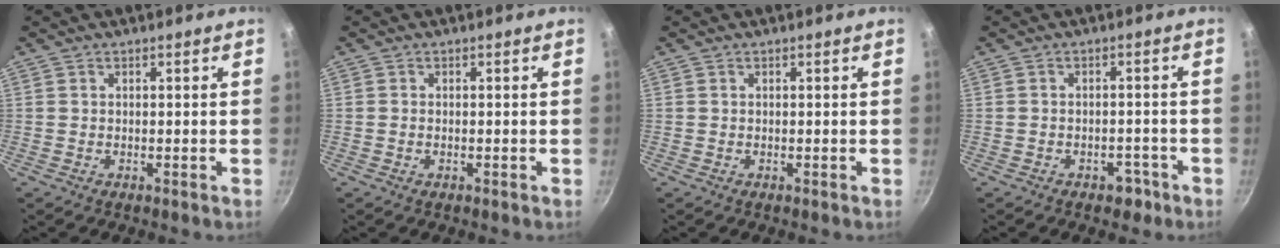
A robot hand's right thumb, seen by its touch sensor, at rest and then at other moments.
{"total": 0.5, "force": [-0.2, 0.3, 0.4], "torque": [-0.012, 0.003, -0.002]}
{"total": 0.0}
{"total": 3.4, "force": [-2.1, 2.1, 1.5], "torque": [-0.008, 0.016, -0.025]}